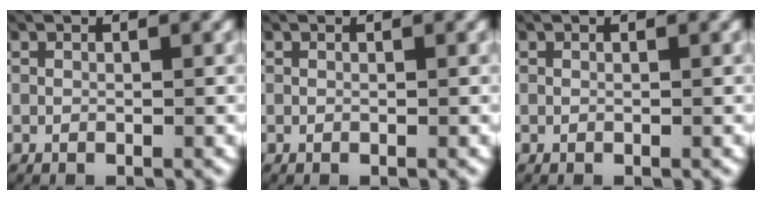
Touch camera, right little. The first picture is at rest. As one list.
[{"total": 0.0}, {"total": 0.0}]